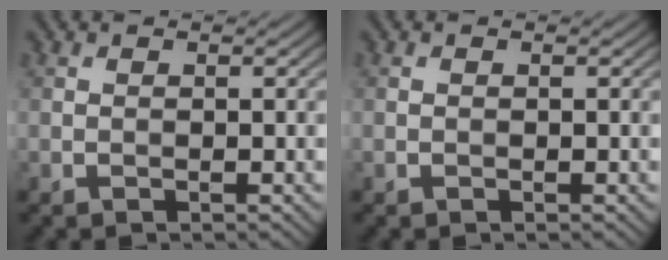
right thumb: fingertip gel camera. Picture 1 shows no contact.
{"total": 0.0}